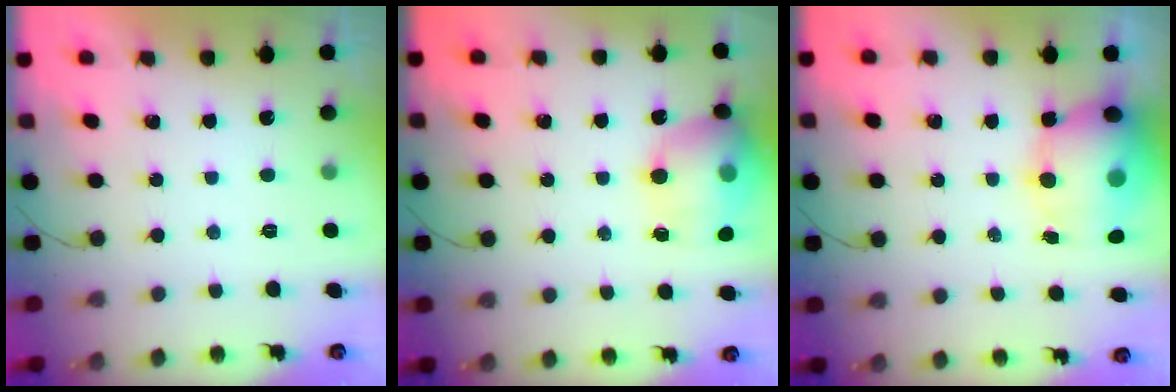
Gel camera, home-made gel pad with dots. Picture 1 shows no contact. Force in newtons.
{"total": 16.8, "press": 16.7, "slide": 2.4}
{"total": 14.7, "press": 14.2, "slide": 3.5}